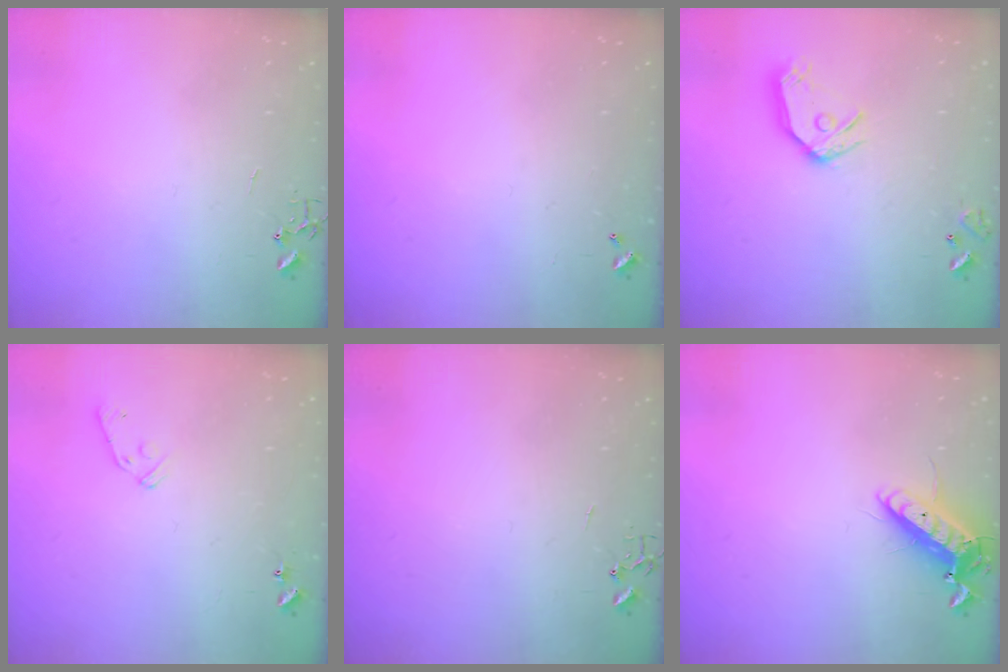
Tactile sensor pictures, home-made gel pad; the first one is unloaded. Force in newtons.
{"total": 0.0}
{"total": 12.3, "press": 12.2, "slide": 1.5}
{"total": 8.0, "press": 7.9, "slide": 0.7}
{"total": 0.0}
{"total": 13.1, "press": 12.9, "slide": 2.5}